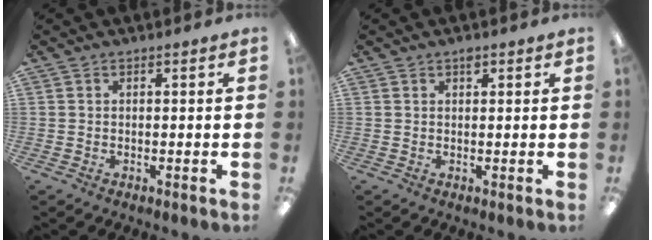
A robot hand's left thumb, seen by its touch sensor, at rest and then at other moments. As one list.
[{"total": 1.6, "force": [1.1, 0.8, 0.9], "torque": [-0.002, -0.005, 0.016]}]